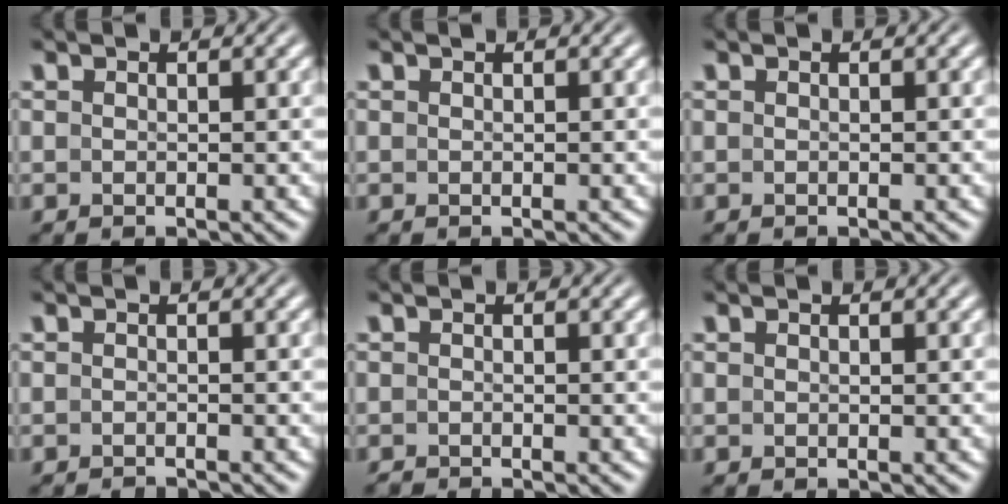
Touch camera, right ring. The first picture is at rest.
{"total": 0.0}
{"total": 0.0}
{"total": 1.7, "force": [-1.7, -0.3, -0.1], "torque": [-0.005, -0.010, -0.023]}
{"total": 1.0, "force": [-1.0, -0.2, -0.1], "torque": [0.001, -0.009, -0.014]}
{"total": 0.0}